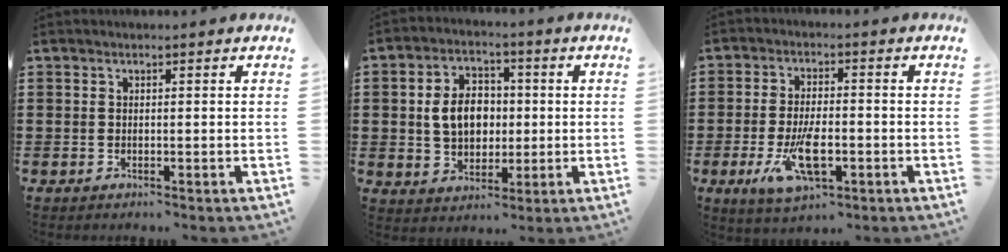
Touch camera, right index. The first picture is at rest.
{"total": 7.5, "force": [0.2, 5.6, 5.0], "torque": [-0.107, 0.007, -0.005]}
{"total": 8.8, "force": [-2.9, 3.6, 7.5], "torque": [-0.152, -0.017, -0.050]}